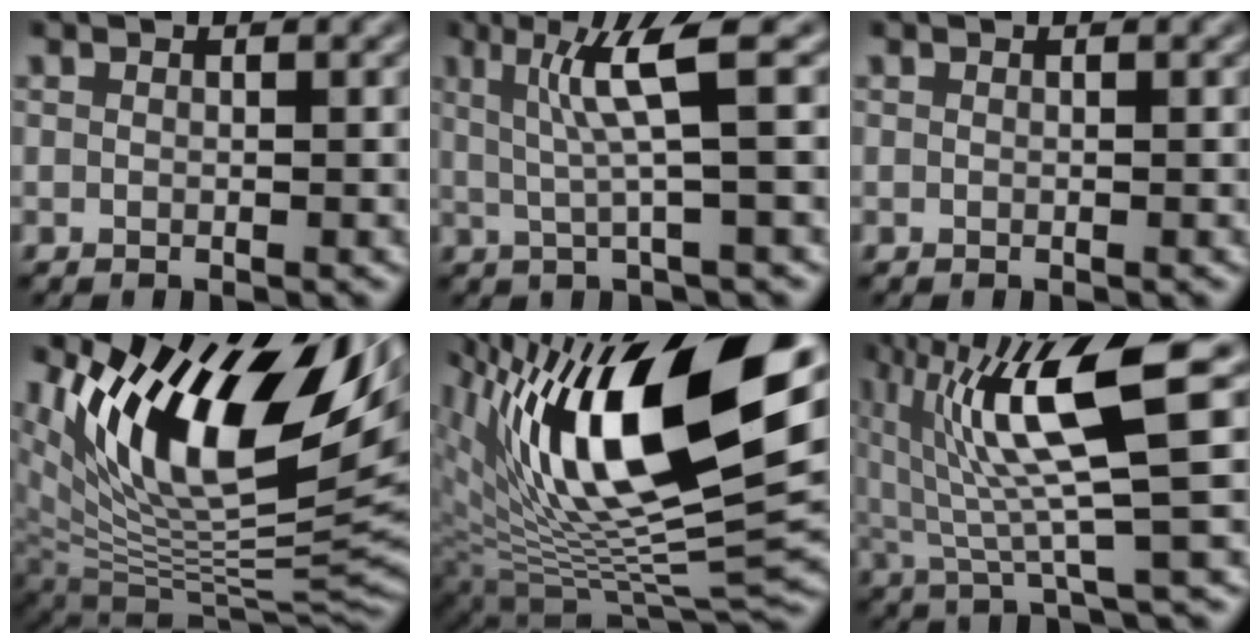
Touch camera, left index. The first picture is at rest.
{"total": 4.7, "force": [1.2, 0.4, 4.6], "torque": [-0.085, 0.002, 0.025]}
{"total": 0.0}
{"total": 15.3, "force": [6.9, 6.8, 11.8], "torque": [-0.202, 0.005, 0.123]}
{"total": 18.0, "force": [6.5, 6.5, 15.5], "torque": [-0.260, 0.012, 0.105]}
{"total": 10.0, "force": [3.0, 1.7, 9.4], "torque": [-0.150, 0.000, 0.055]}